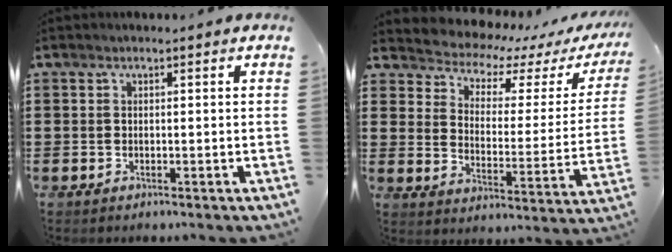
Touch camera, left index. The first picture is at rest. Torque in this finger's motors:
{"motor_torque": [1.70, -0.44, 0.36, 0.02]}